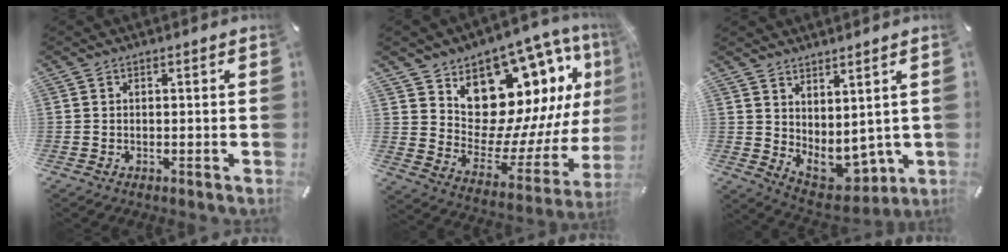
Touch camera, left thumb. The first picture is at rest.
{"total": 17.8, "force": [11.1, 10.8, 8.7], "torque": [-0.104, -0.121, 0.201]}
{"total": 5.7, "force": [2.2, 4.4, 2.8], "torque": [-0.038, -0.052, 0.053]}